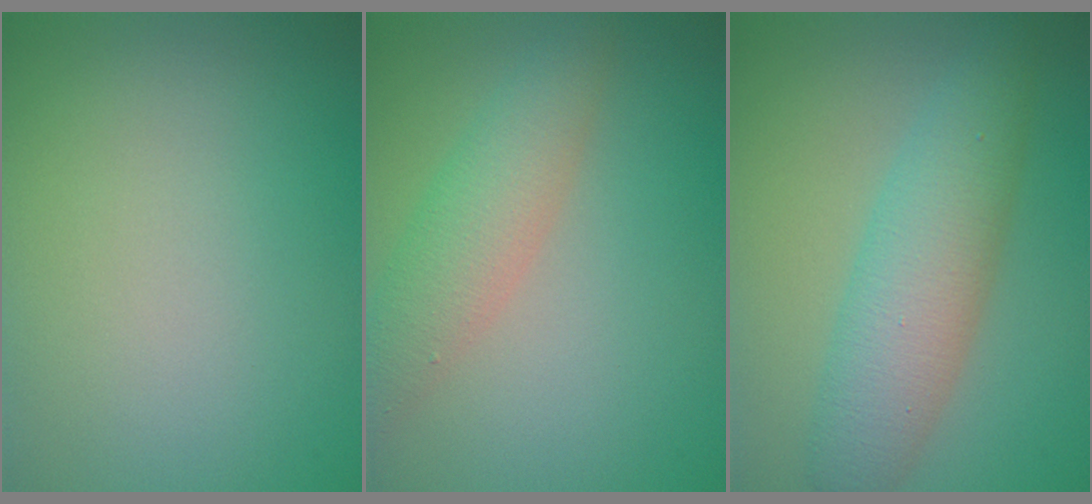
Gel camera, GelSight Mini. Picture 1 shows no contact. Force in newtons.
{"total": 4.0, "press": 4.0, "slide": 0.1}
{"total": 5.5, "press": 5.5, "slide": 0.2}